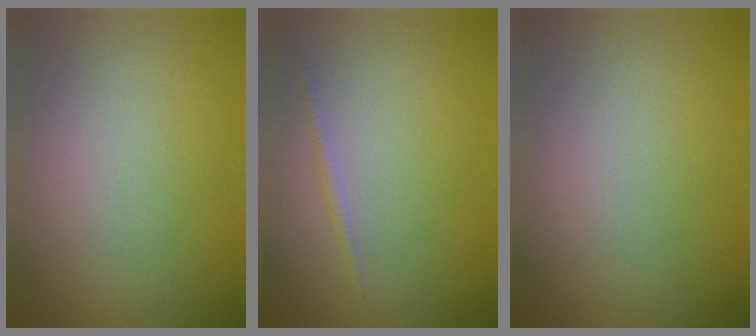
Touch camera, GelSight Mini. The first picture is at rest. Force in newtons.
{"total": 0.7, "press": 0.7, "slide": 0.1}
{"total": 0.0}